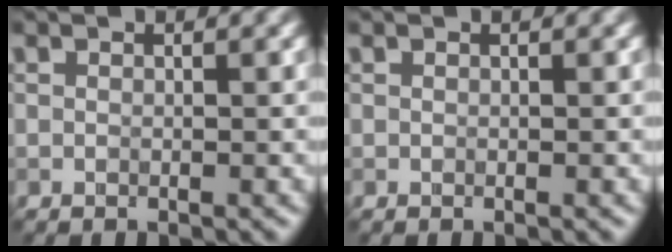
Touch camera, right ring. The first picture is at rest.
{"total": 0.0}